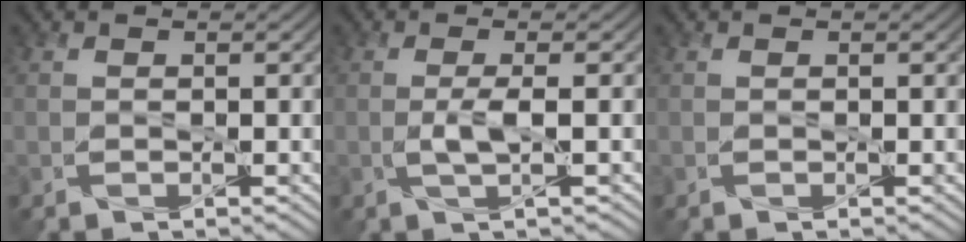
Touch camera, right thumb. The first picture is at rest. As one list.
[{"total": 2.4, "force": [-0.2, 0.3, 2.4], "torque": [-0.049, 0.003, -0.008]}, {"total": 0.0}]